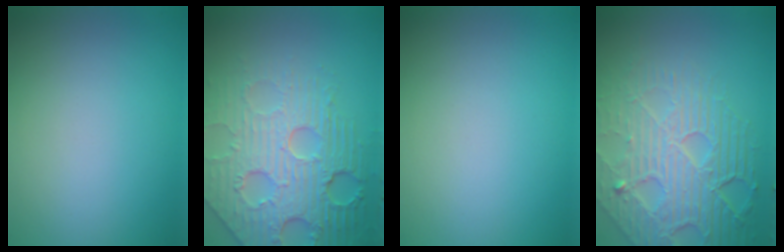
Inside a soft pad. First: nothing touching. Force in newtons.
{"total": 7.7, "press": 5.9, "slide": 4.9}
{"total": 0.0}
{"total": 8.5, "press": 5.8, "slide": 6.2}